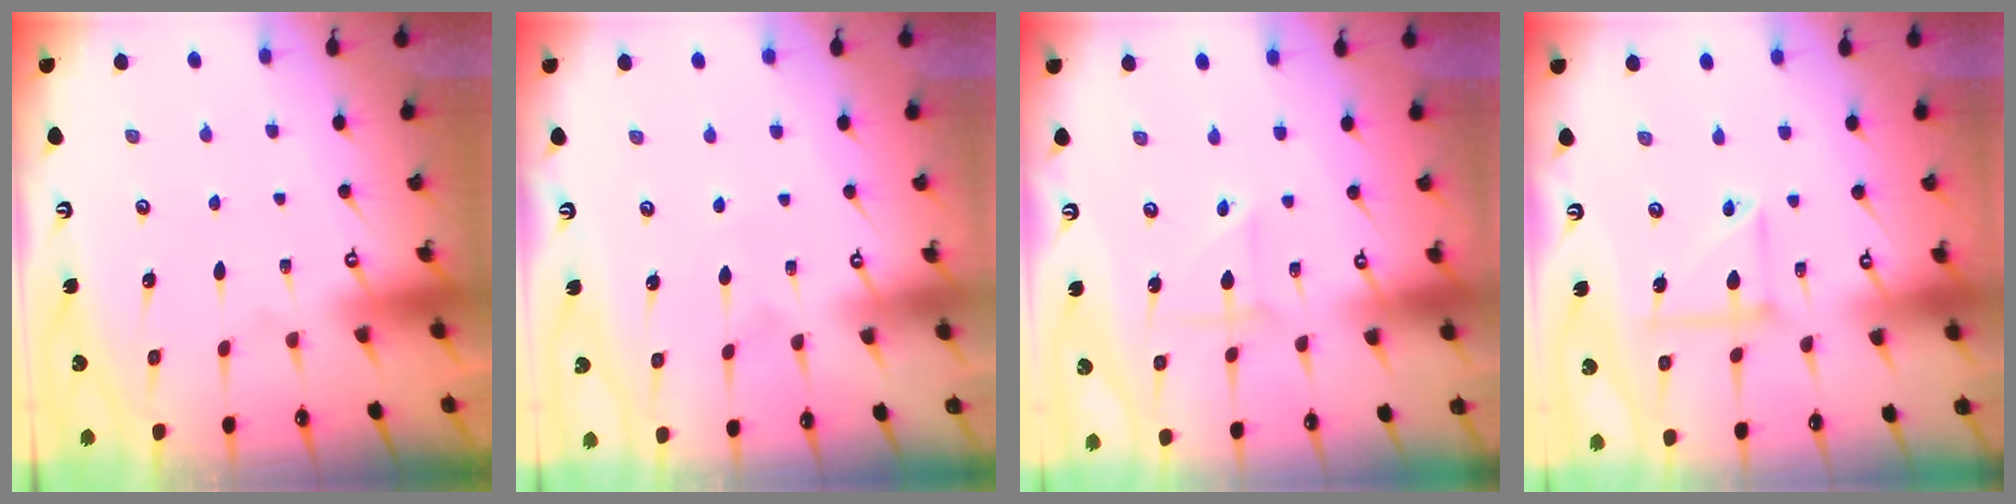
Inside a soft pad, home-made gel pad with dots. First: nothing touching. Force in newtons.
{"total": 3.4, "press": 3.4, "slide": 0.3}
{"total": 2.4, "press": 2.4, "slide": 0.2}
{"total": 7.0, "press": 7.0, "slide": 0.4}